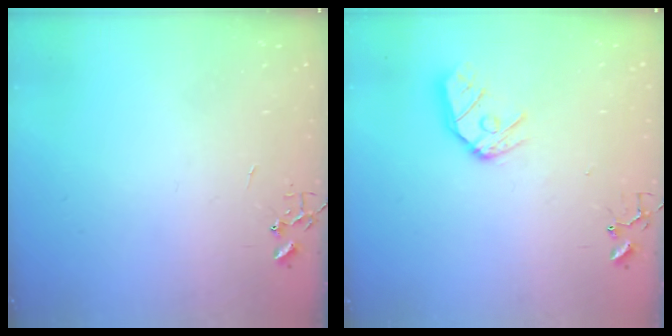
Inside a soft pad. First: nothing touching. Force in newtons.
{"total": 11.0, "press": 11.0, "slide": 1.3}